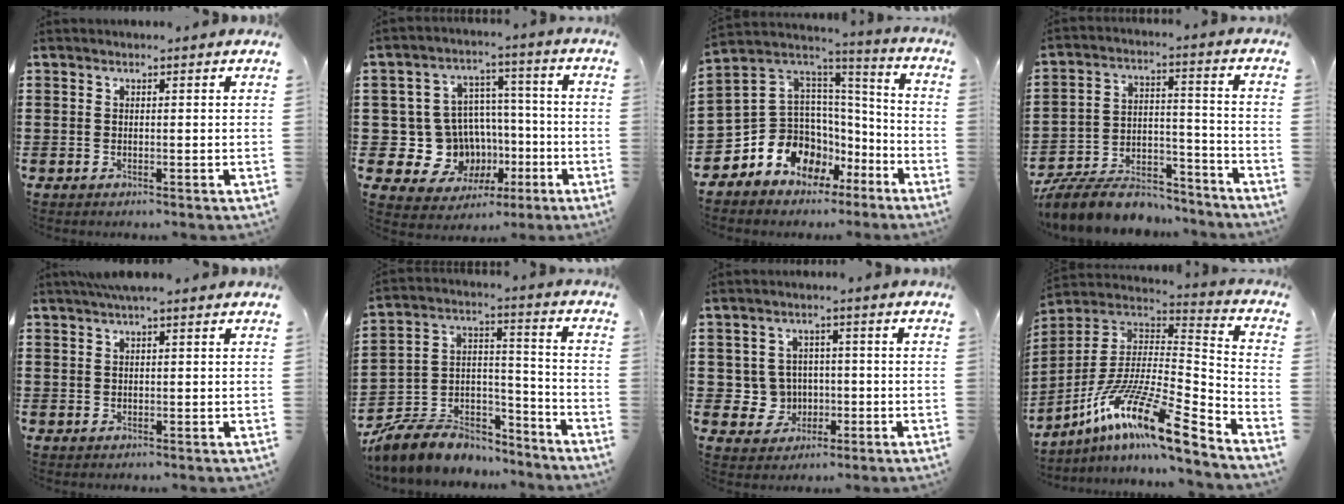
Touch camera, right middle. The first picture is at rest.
{"total": 11.3, "force": [-2.7, 10.4, 3.4], "torque": [-0.078, 0.006, -0.036]}
{"total": 10.0, "force": [-6.2, 7.7, 1.7], "torque": [-0.078, -0.011, -0.116]}
{"total": 9.6, "force": [-8.9, 2.4, 2.8], "torque": [-0.054, 0.024, -0.170]}
{"total": 1.5, "force": [1.1, 0.4, 1.0], "torque": [-0.024, 0.001, 0.020]}
{"total": 7.6, "force": [-6.9, 3.2, 1.0], "torque": [-0.036, 0.007, -0.136]}
{"total": 5.0, "force": [-0.5, 4.8, 1.0], "torque": [-0.031, 0.008, -0.011]}
{"total": 14.6, "force": [-9.1, 2.7, 11.1], "torque": [-0.221, -0.006, -0.175]}